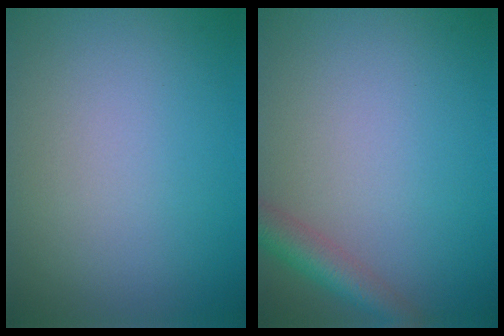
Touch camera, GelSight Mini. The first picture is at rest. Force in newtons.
{"total": 3.0, "press": 3.0, "slide": 0.1}